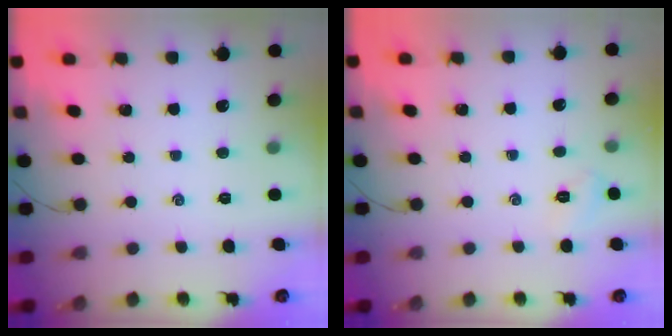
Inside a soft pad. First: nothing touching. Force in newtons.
{"total": 4.7, "press": 4.6, "slide": 1.1}